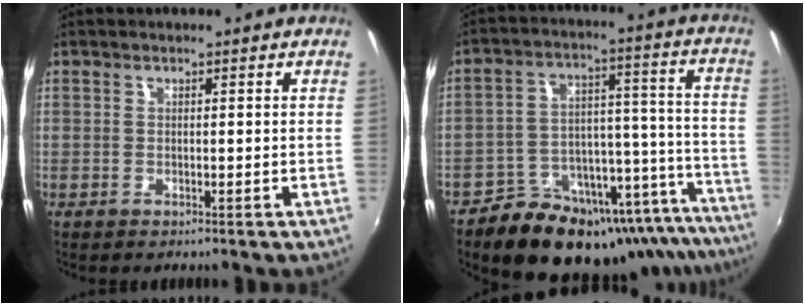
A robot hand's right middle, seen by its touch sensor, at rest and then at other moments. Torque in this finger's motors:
{"motor_torque": [1.08, -1.06, 0.30, 0.06]}